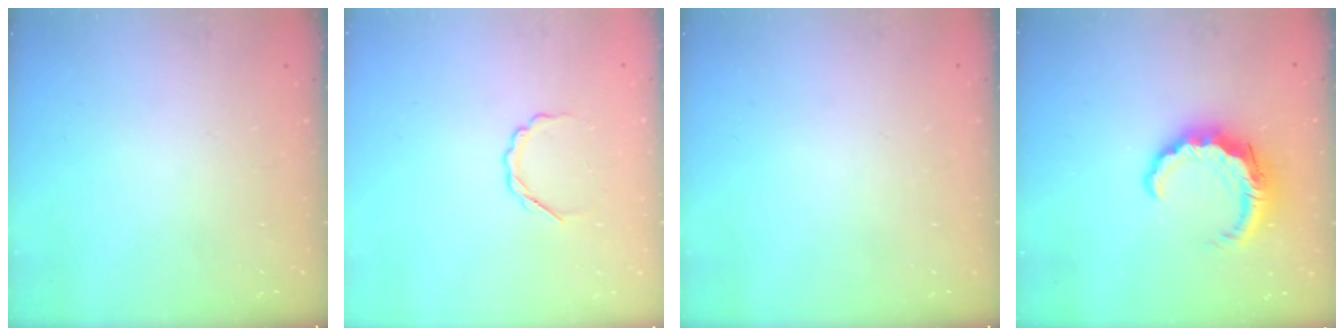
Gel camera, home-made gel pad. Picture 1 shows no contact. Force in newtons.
{"total": 3.8, "press": 3.7, "slide": 0.8}
{"total": 0.0}
{"total": 8.7, "press": 8.6, "slide": 1.4}